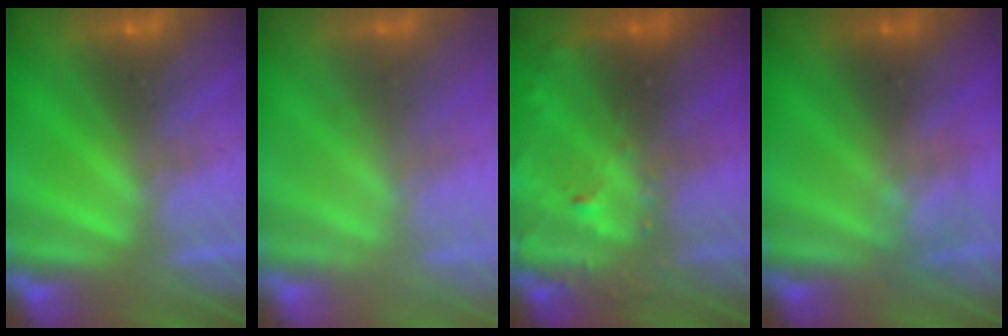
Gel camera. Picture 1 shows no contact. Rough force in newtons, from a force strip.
{"total": 2.2}
{"total": 8.4}
{"total": 2.4}